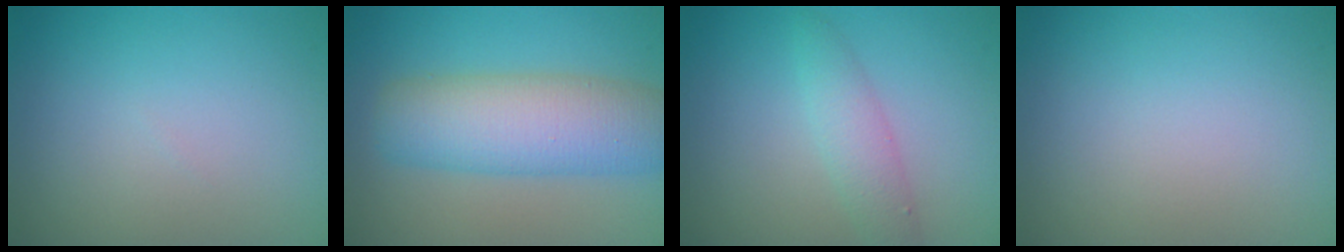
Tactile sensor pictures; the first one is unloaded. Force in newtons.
{"total": 7.6, "press": 7.6, "slide": 0.2}
{"total": 2.4, "press": 2.4, "slide": 0.1}
{"total": 0.0}